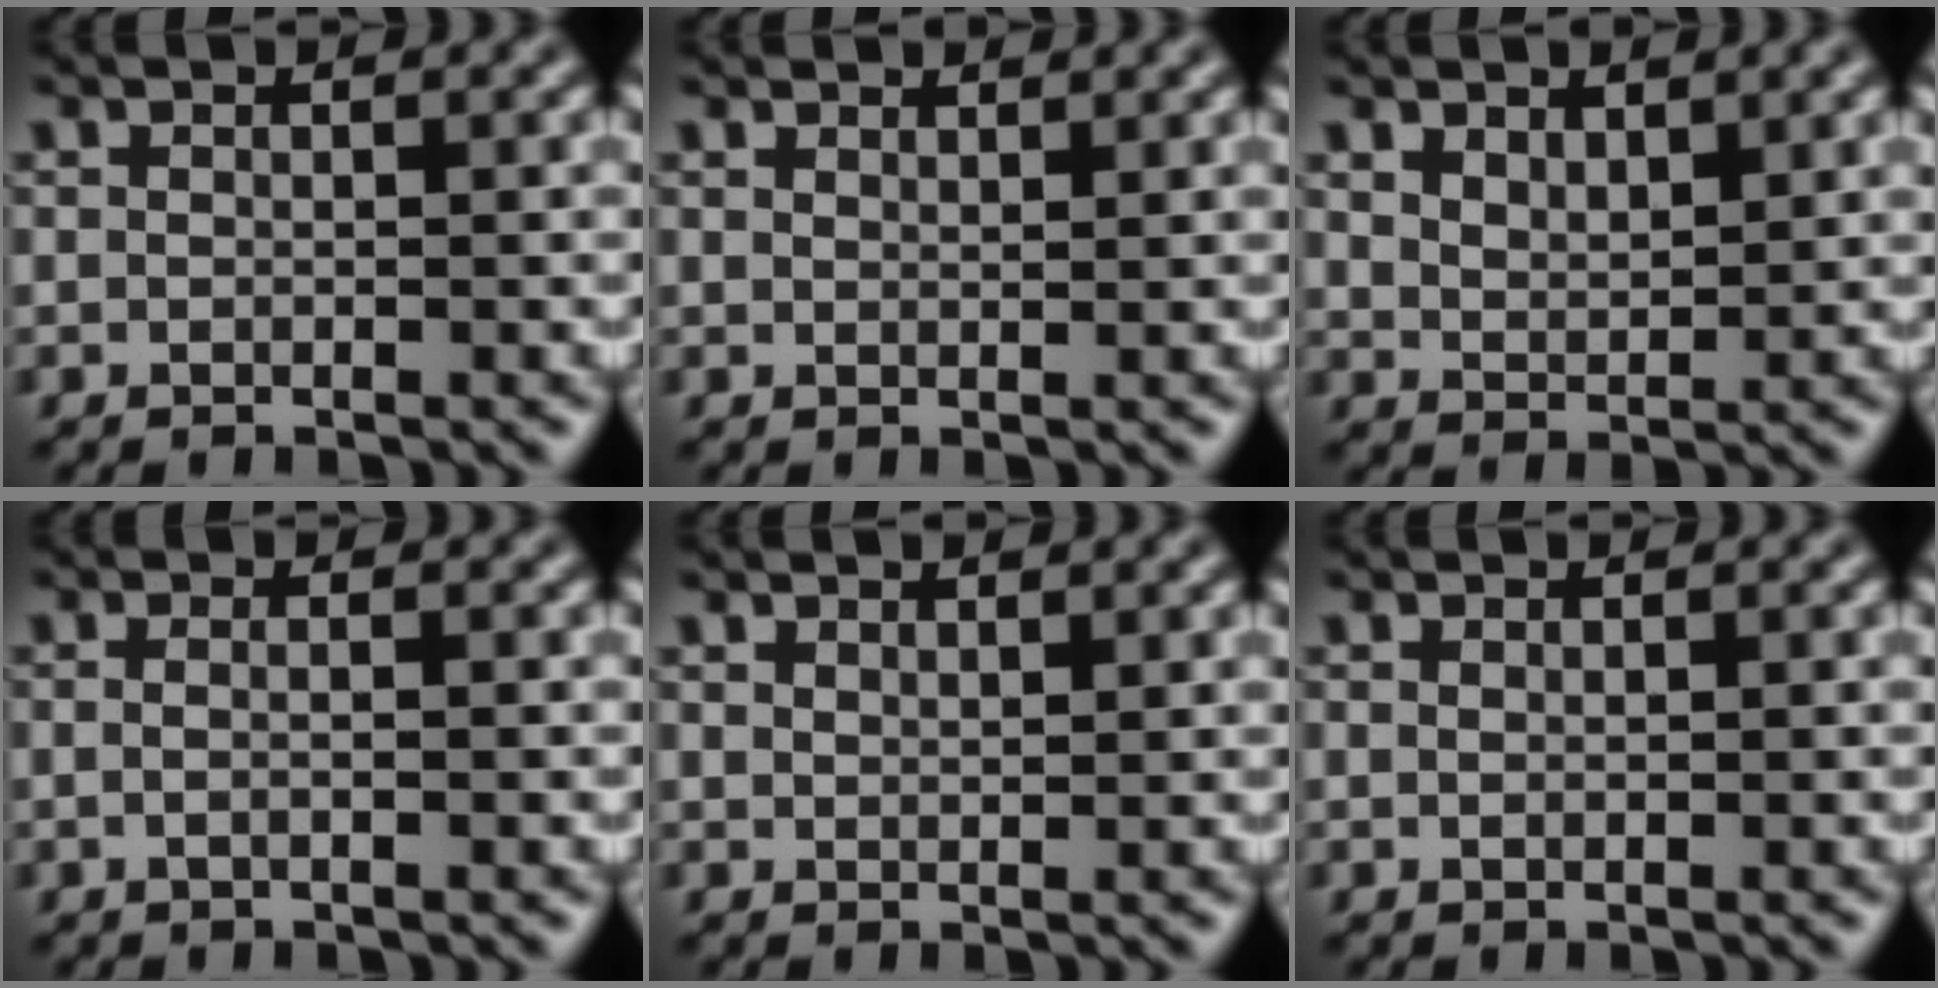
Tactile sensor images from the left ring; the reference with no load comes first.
{"total": 1.8, "force": [1.8, 0.2, 0.4], "torque": [-0.009, 0.000, 0.023]}
{"total": 2.3, "force": [1.6, 1.2, 1.2], "torque": [-0.028, -0.006, 0.035]}
{"total": 2.4, "force": [0.4, 1.3, 1.9], "torque": [-0.007, 0.003, -0.018]}
{"total": 0.8, "force": [0.8, 0.2, 0.2], "torque": [-0.002, -0.001, 0.016]}
{"total": 0.0}